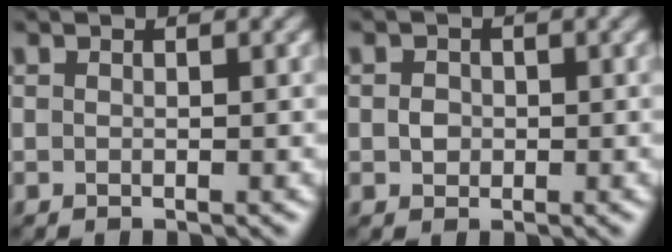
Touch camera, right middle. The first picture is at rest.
{"total": 1.2, "force": [0.0, 1.1, 0.5], "torque": [-0.007, -0.001, -0.004]}